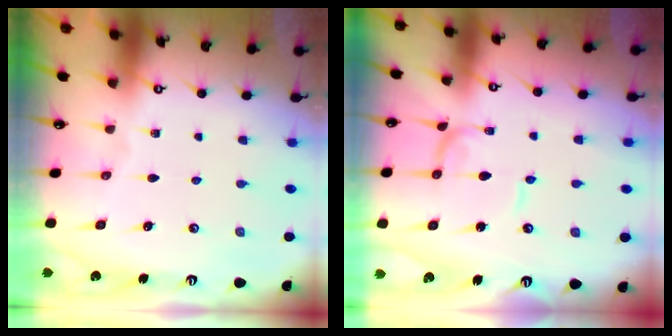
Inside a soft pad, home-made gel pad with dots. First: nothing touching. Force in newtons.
{"total": 0.9, "press": 0.9, "slide": 0.1}